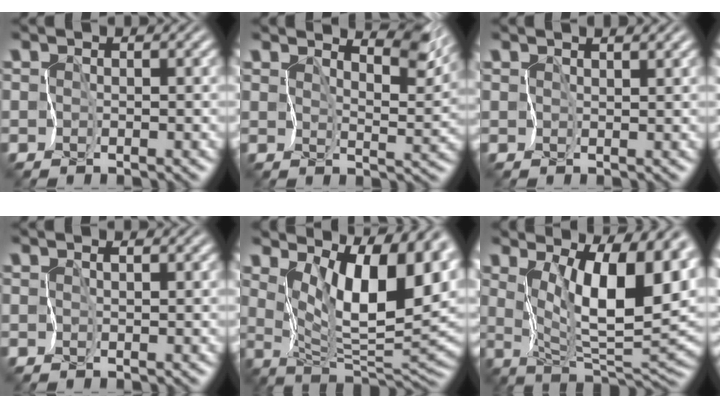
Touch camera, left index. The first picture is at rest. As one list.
[{"total": 6.3, "force": [5.3, 1.2, 3.1], "torque": [-0.057, 0.000, 0.073]}, {"total": 2.4, "force": [1.8, 0.8, 1.4], "torque": [-0.013, 0.007, 0.021]}, {"total": 0.7, "force": [0.4, 0.2, 0.5], "torque": [-0.006, 0.001, 0.010]}, {"total": 10.4, "force": [4.8, 3.7, 8.4], "torque": [-0.130, -0.003, 0.085]}, {"total": 10.2, "force": [4.1, 3.1, 8.8], "torque": [-0.131, -0.010, 0.076]}]